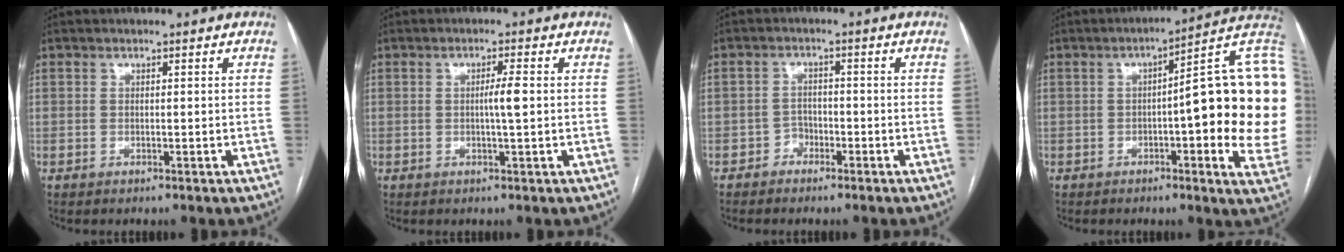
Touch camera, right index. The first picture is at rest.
{"total": 2.6, "force": [0.0, -0.2, 2.6], "torque": [-0.046, -0.001, 0.000]}
{"total": 2.0, "force": [-1.4, 1.3, 0.3], "torque": [-0.002, 0.008, -0.028]}
{"total": 20.6, "force": [0.8, 2.6, 20.4], "torque": [-0.189, 0.030, 0.005]}